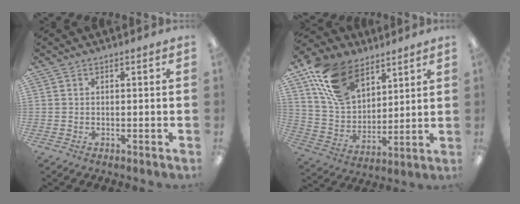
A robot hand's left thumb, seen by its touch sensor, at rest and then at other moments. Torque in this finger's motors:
{"motor_torque": [0.40, 0.50, 1.83, -0.94, 0.45]}